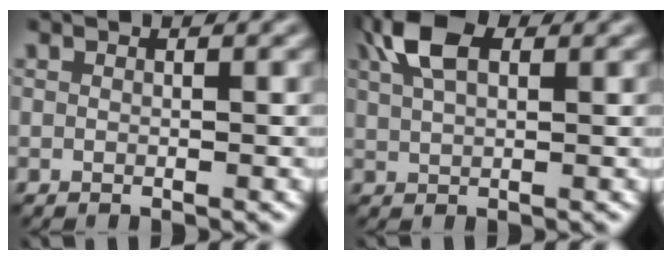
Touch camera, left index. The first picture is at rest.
{"total": 5.6, "force": [2.6, 2.8, 4.1], "torque": [-0.095, 0.018, 0.044]}